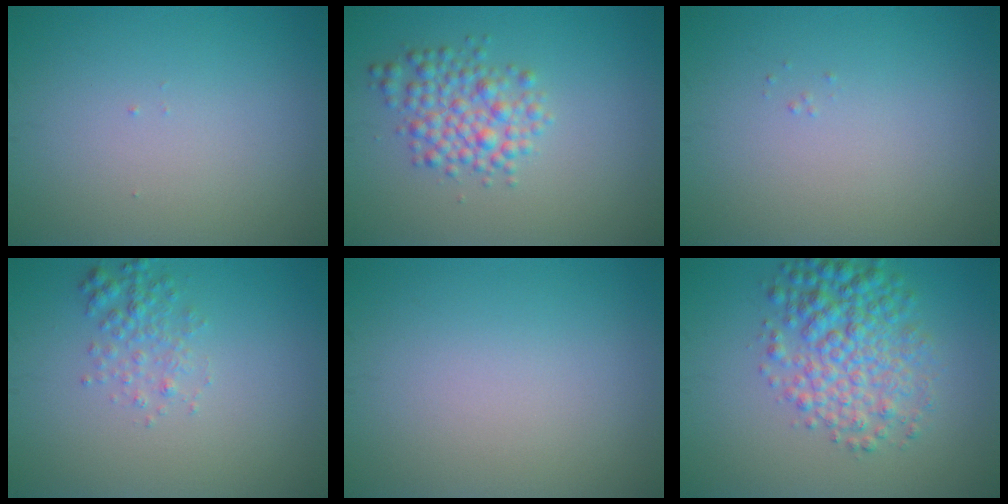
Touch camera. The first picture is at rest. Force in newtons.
{"total": 3.7, "press": 3.7, "slide": 0.1}
{"total": 0.0}
{"total": 2.0, "press": 2.0, "slide": 0.1}
{"total": 0.0}
{"total": 5.7, "press": 5.7, "slide": 0.1}